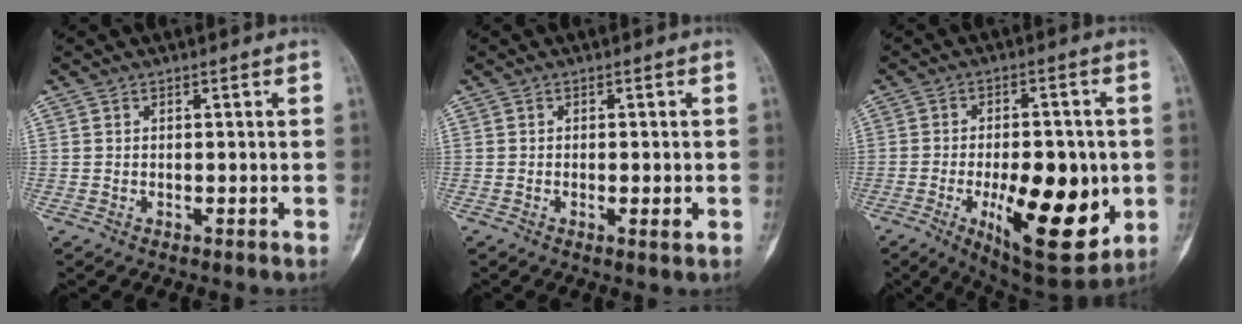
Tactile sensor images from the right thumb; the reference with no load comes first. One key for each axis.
{"total": 2.0, "fx": -0.5, "fy": 0.5, "fz": 1.9, "tx": -0.035, "ty": -0.005, "tz": -0.008}
{"total": 20.0, "fx": -4.6, "fy": 8.7, "fz": 17.4, "tx": -0.235, "ty": -0.006, "tz": -0.049}